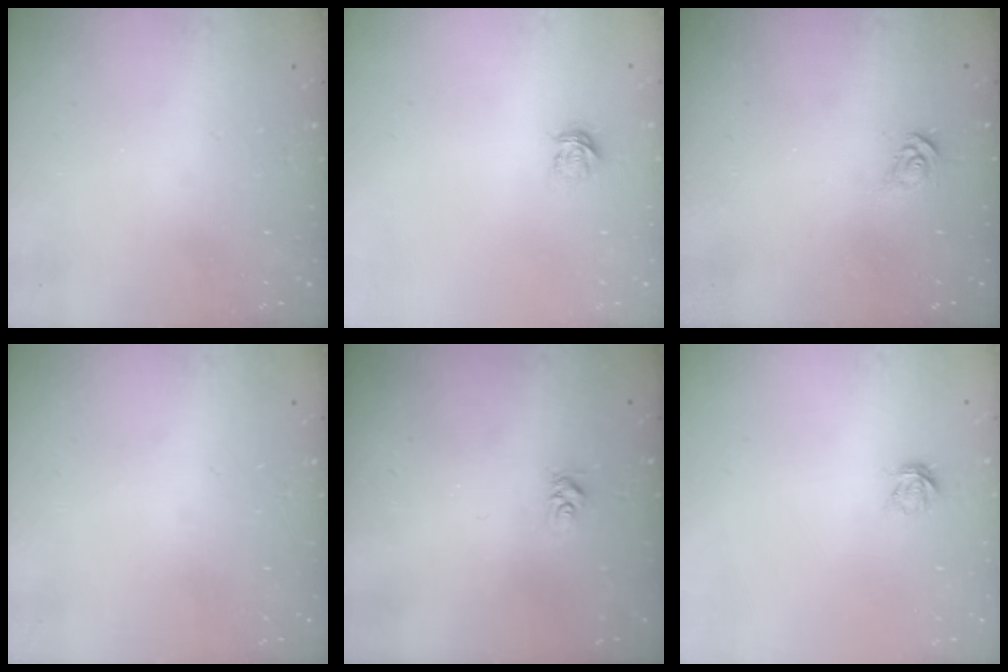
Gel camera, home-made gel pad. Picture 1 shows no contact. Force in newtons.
{"total": 3.5, "press": 3.5, "slide": 0.4}
{"total": 3.2, "press": 3.2, "slide": 0.3}
{"total": 0.0}
{"total": 3.6, "press": 3.6, "slide": 0.5}
{"total": 3.7, "press": 3.7, "slide": 0.1}